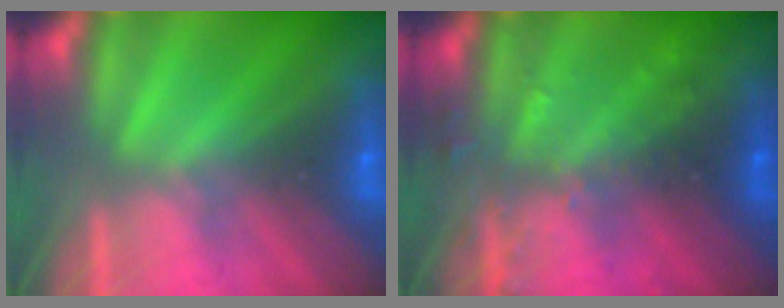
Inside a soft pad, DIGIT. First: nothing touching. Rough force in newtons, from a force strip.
{"total": 3.1}